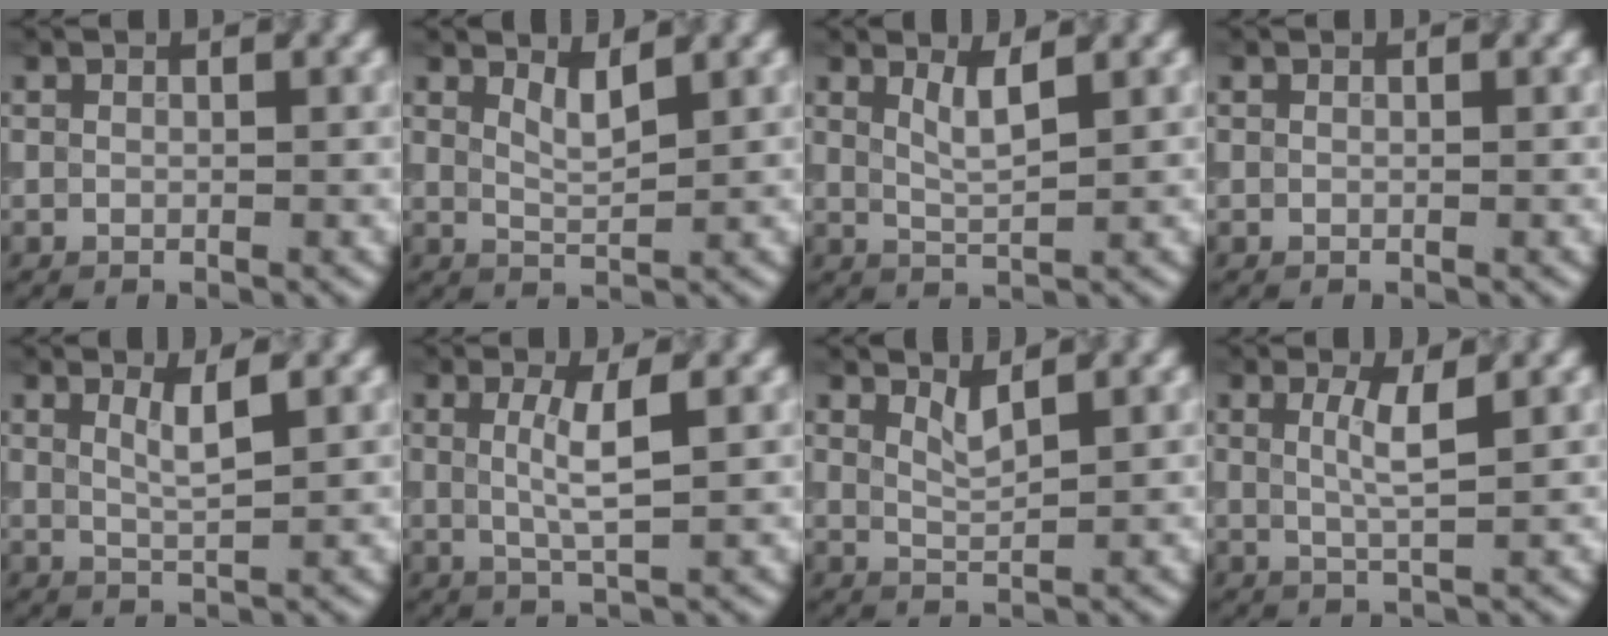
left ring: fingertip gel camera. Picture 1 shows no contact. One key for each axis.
{"total": 1.9, "fx": 1.3, "fy": 0.4, "fz": 1.3, "tx": -0.024, "ty": -0.006, "tz": 0.025}
{"total": 2.3, "fx": 1.2, "fy": 0.6, "fz": 1.8, "tx": -0.032, "ty": -0.005, "tz": 0.024}
{"total": 0.0}
{"total": 2.2, "fx": 1.0, "fy": 0.5, "fz": 1.9, "tx": -0.029, "ty": -0.005, "tz": 0.017}
{"total": 3.3, "fx": 0.6, "fy": 0.7, "fz": 3.1, "tx": -0.058, "ty": -0.002, "tz": 0.011}
{"total": 1.7, "fx": 1.2, "fy": 0.4, "fz": 1.1, "tx": -0.023, "ty": -0.004, "tz": 0.023}
{"total": 2.8, "fx": 0.8, "fy": 0.6, "fz": 2.6, "tx": -0.043, "ty": -0.003, "tz": 0.014}